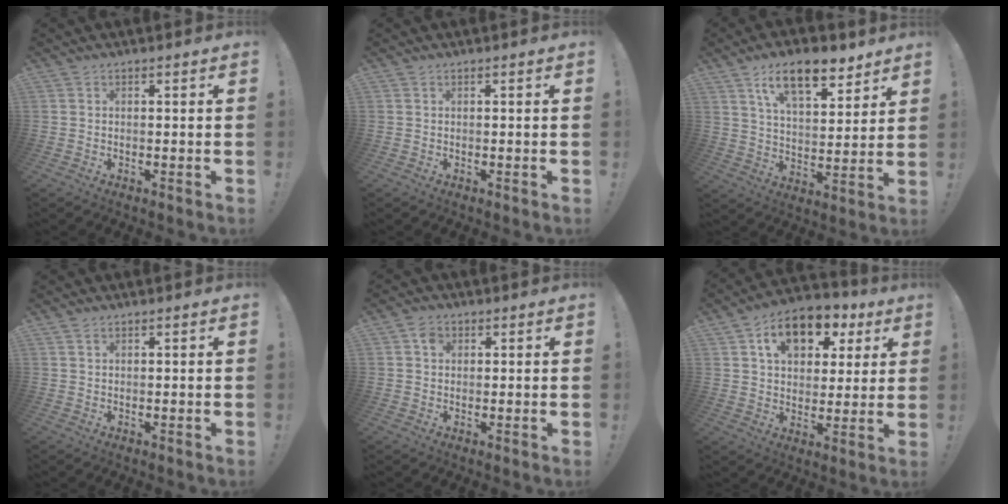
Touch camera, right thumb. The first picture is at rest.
{"total": 0.0}
{"total": 14.3, "force": [9.5, 6.2, 8.8], "torque": [-0.136, -0.046, 0.166]}
{"total": 1.0, "force": [0.7, 0.6, 0.5], "torque": [-0.004, -0.002, 0.012]}
{"total": 2.9, "force": [0.8, 2.4, 1.4], "torque": [-0.016, 0.002, 0.011]}
{"total": 13.8, "force": [7.0, 9.1, 7.6], "torque": [-0.112, -0.028, 0.126]}